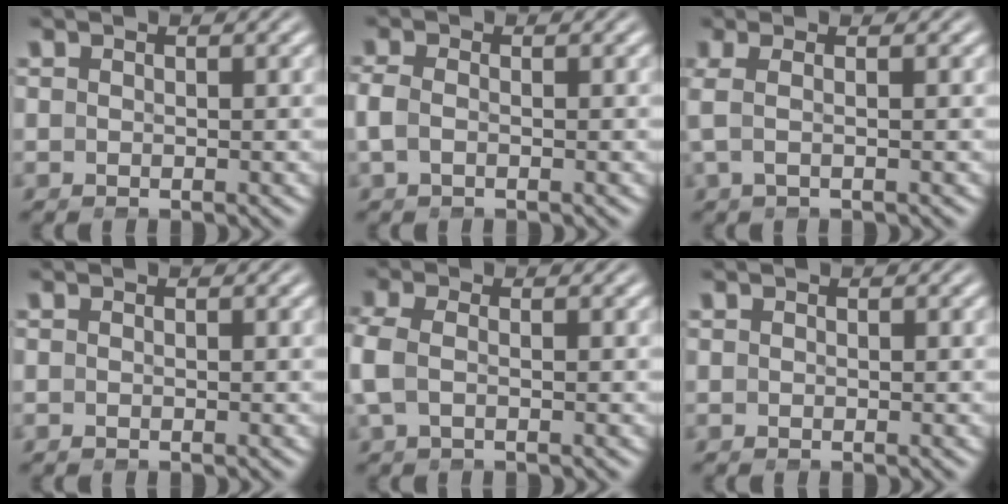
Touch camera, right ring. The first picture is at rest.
{"total": 1.5, "force": [-0.8, 0.6, 1.1], "torque": [-0.036, -0.002, -0.013]}
{"total": 1.9, "force": [-0.1, 0.0, 1.9], "torque": [-0.041, 0.008, -0.002]}
{"total": 0.0}
{"total": 1.8, "force": [-0.6, 0.6, 1.6], "torque": [-0.055, -0.004, -0.005]}
{"total": 0.0}